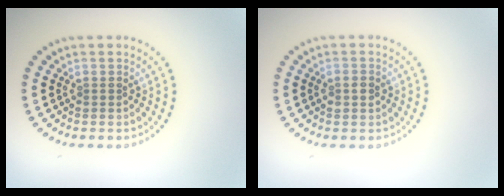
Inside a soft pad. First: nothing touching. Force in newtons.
{"total": 1.6, "press": 1.6, "slide": 0.2}